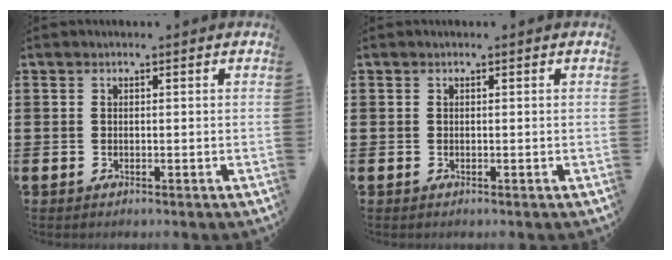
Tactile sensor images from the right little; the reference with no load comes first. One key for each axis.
{"total": 0.0}